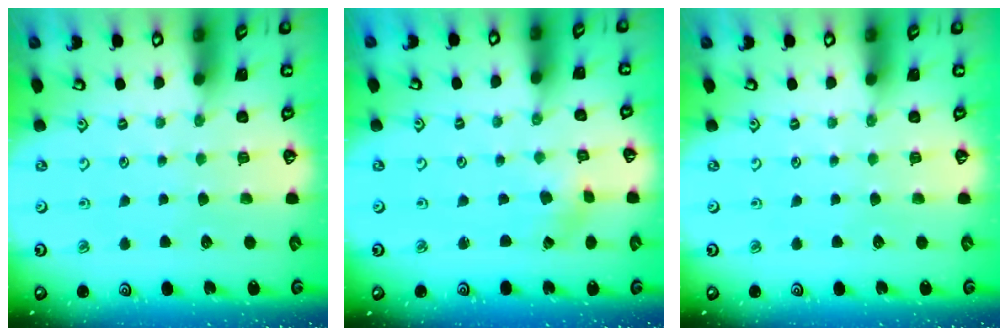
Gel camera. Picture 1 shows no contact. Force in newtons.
{"total": 0.8, "press": 0.8, "slide": 0.1}
{"total": 0.0}